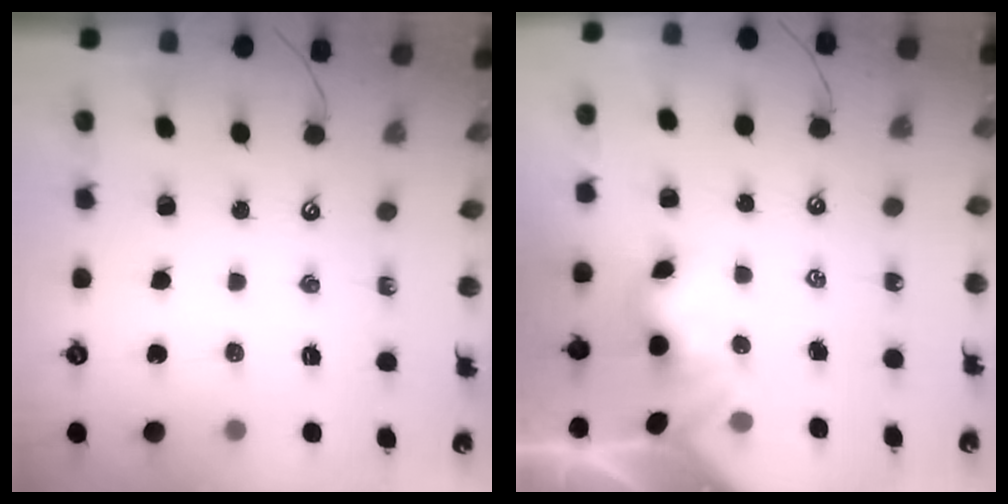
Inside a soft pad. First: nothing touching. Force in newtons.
{"total": 2.9, "press": 2.9, "slide": 0.6}